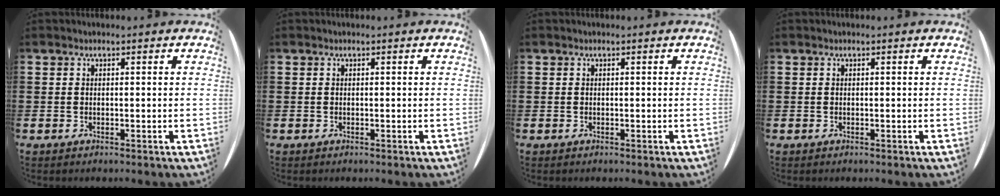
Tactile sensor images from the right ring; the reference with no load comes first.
{"total": 0.0}
{"total": 0.0}
{"total": 0.0}